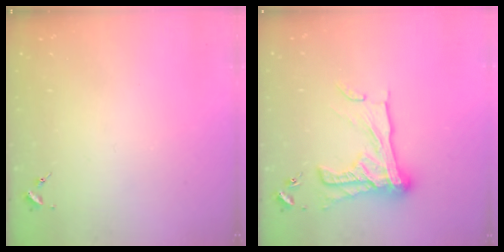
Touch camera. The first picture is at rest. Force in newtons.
{"total": 20.0, "press": 20.0, "slide": 1.5}